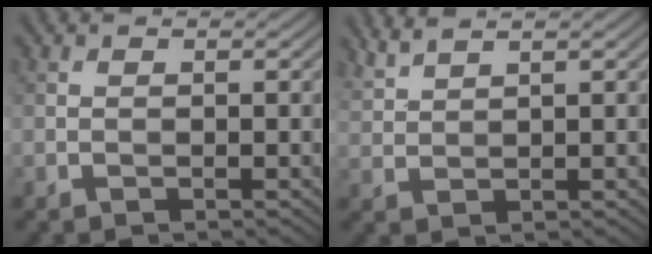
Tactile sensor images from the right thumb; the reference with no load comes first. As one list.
[{"total": 2.7, "force": [2.4, 0.3, 1.1], "torque": [-0.026, 0.009, 0.059]}]